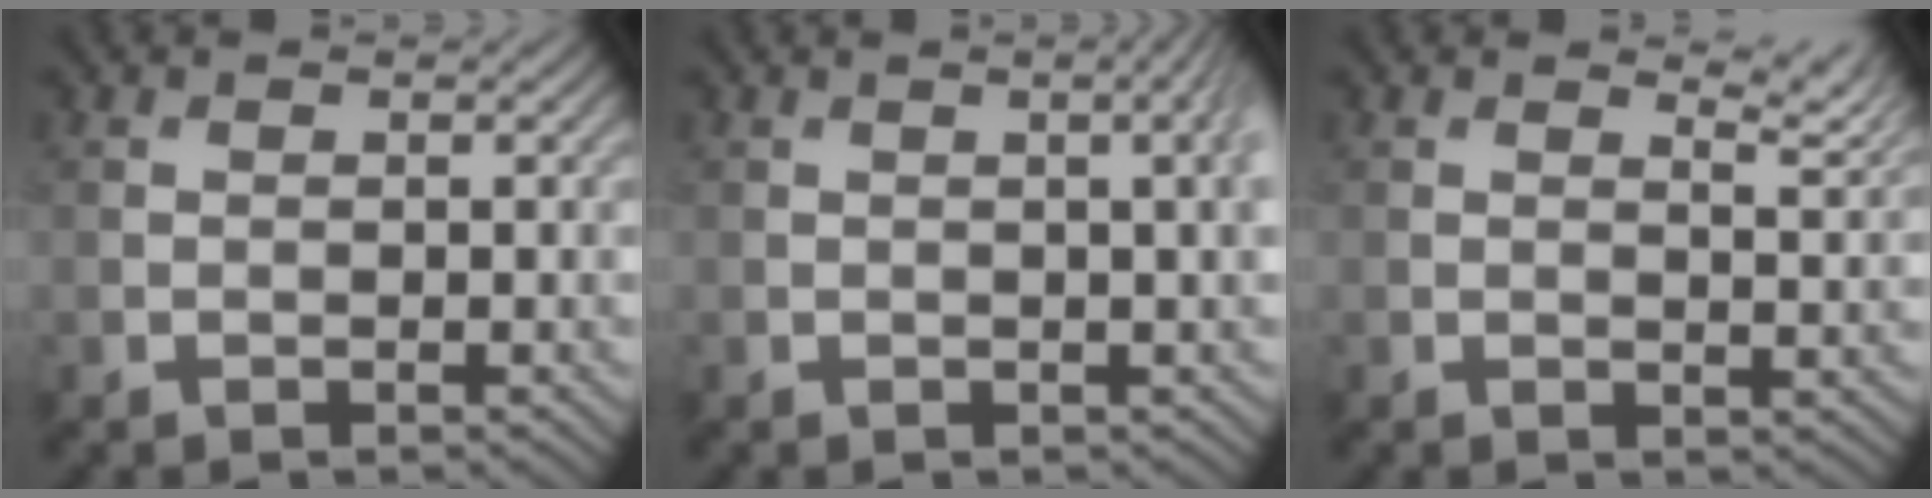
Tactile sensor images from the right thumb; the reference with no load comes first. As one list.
[{"total": 3.3, "force": [0.5, 0.8, 3.2], "torque": [-0.035, 0.014, 0.005]}, {"total": 2.8, "force": [2.1, 0.7, 1.7], "torque": [-0.024, -0.008, 0.036]}]